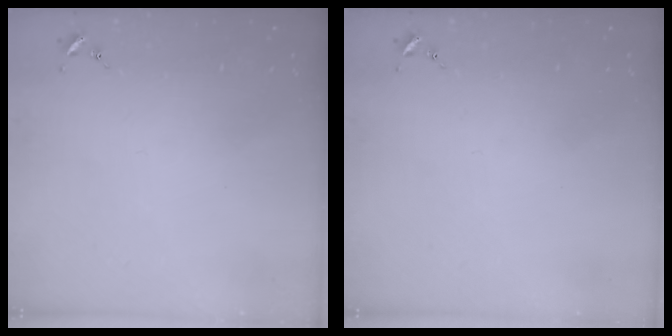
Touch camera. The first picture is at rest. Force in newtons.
{"total": 0.0}